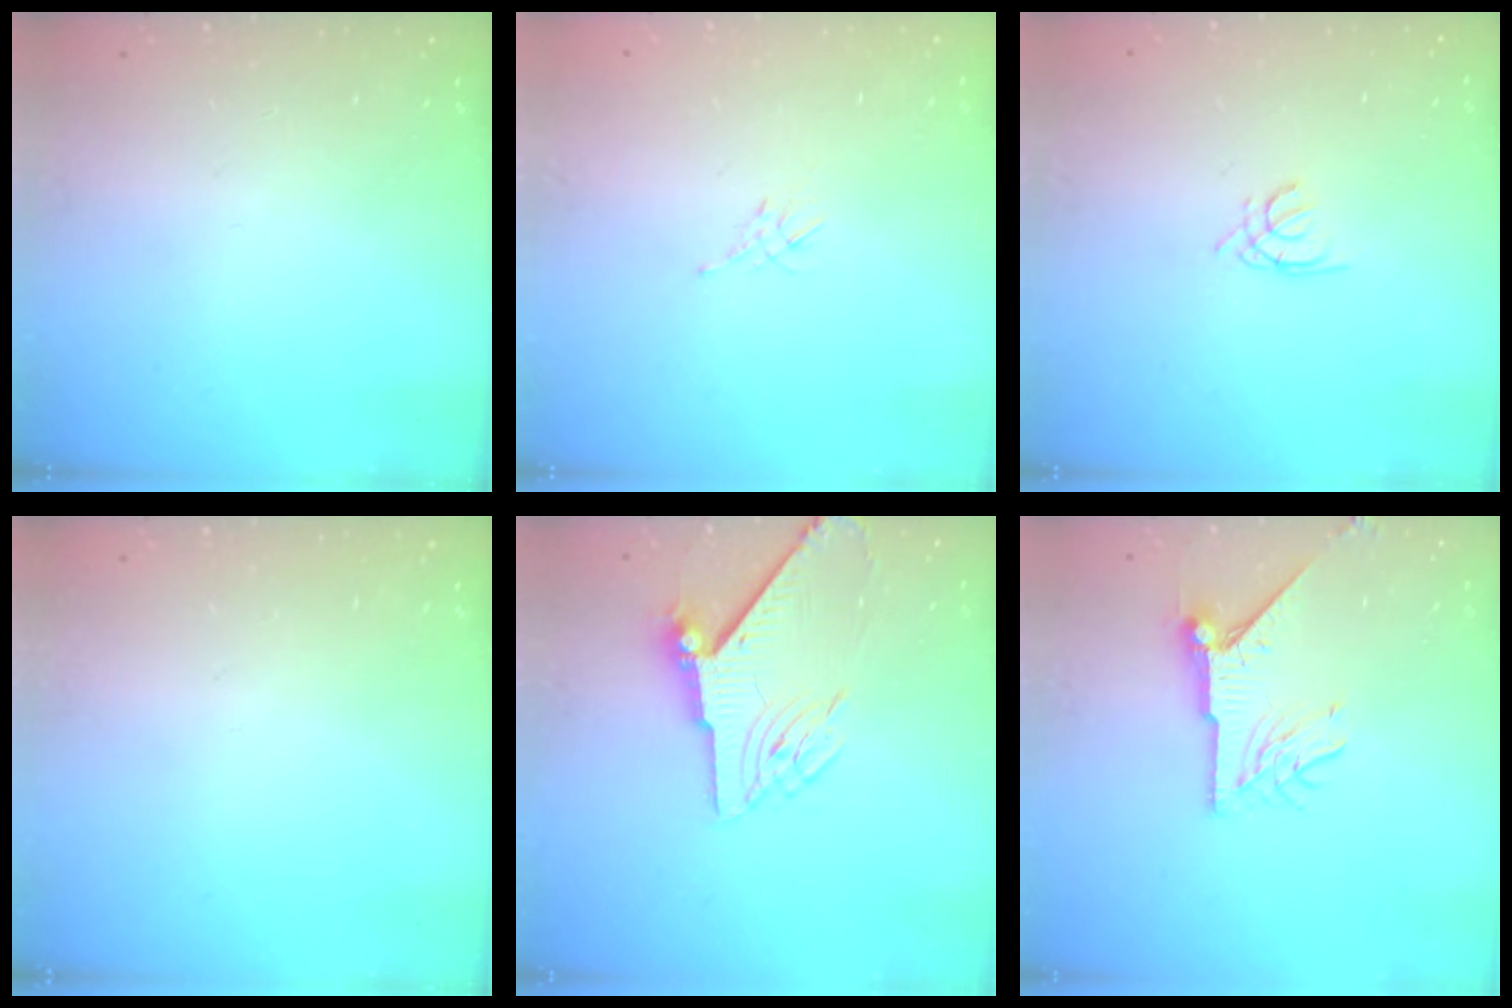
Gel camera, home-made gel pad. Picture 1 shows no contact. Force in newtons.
{"total": 2.1, "press": 2.0, "slide": 0.5}
{"total": 1.3, "press": 1.2, "slide": 0.4}
{"total": 0.0}
{"total": 8.1, "press": 8.1, "slide": 0.6}
{"total": 8.4, "press": 8.4, "slide": 0.0}